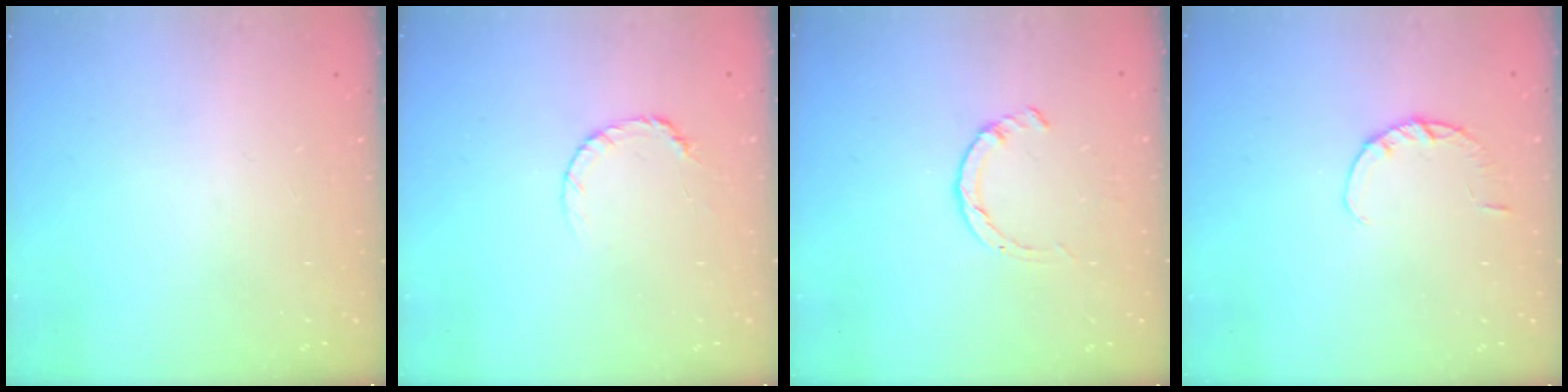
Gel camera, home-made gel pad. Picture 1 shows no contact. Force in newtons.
{"total": 5.3, "press": 5.2, "slide": 0.6}
{"total": 1.4, "press": 1.4, "slide": 0.3}
{"total": 2.9, "press": 2.8, "slide": 0.4}